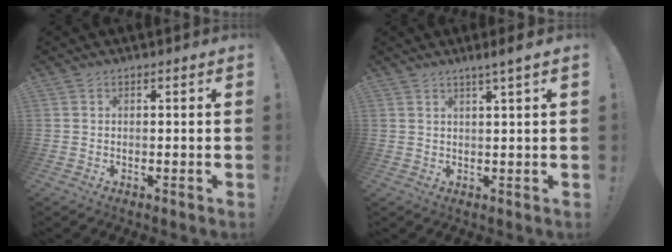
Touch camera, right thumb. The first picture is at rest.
{"total": 3.5, "force": [2.1, -0.6, 2.7], "torque": [-0.040, -0.012, 0.031]}